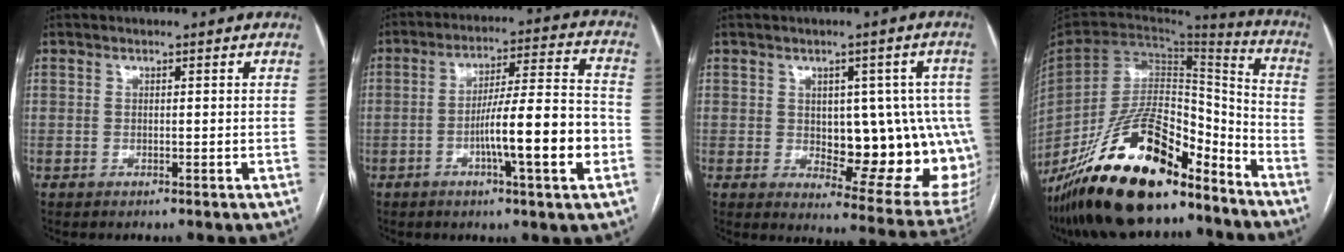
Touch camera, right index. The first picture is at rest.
{"total": 13.4, "force": [-3.9, 0.4, 12.8], "torque": [-0.205, 0.007, -0.063]}
{"total": 15.9, "force": [-0.8, 7.3, 14.1], "torque": [-0.126, 0.011, 0.013]}
{"total": 25.2, "force": [-18.4, 7.9, 15.4], "torque": [-0.294, -0.012, -0.320]}